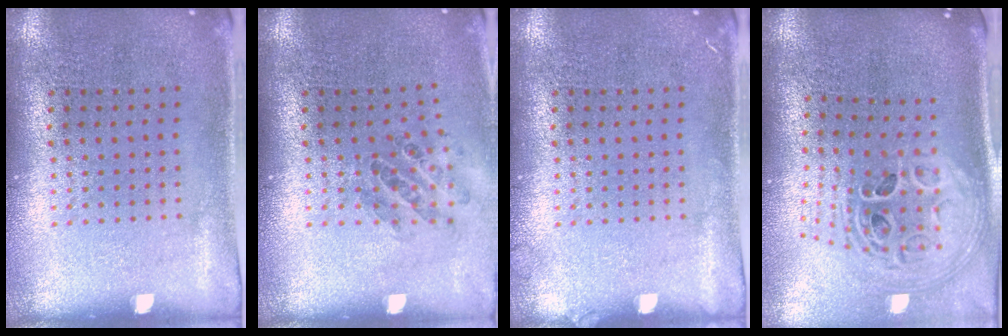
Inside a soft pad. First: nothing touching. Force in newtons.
{"total": 0.9, "press": 0.9, "slide": 0.1}
{"total": 0.6, "press": 0.5, "slide": 0.1}
{"total": 2.9, "press": 2.1, "slide": 2.1}